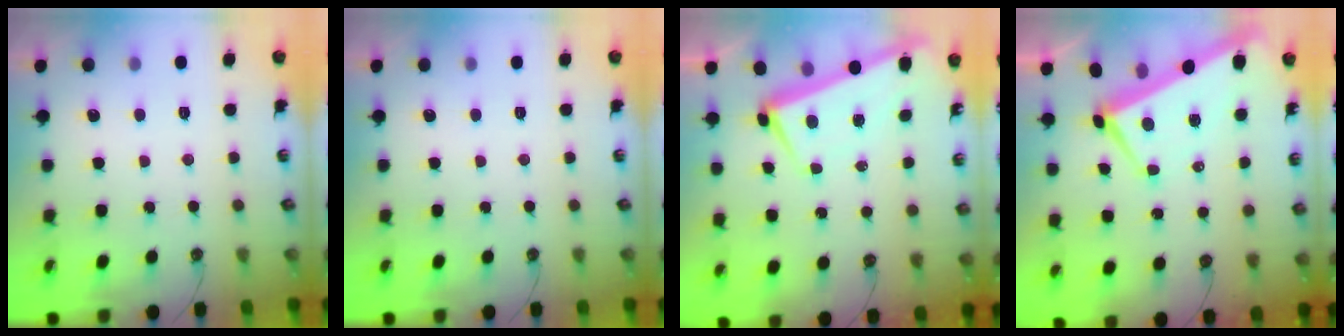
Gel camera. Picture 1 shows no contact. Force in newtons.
{"total": 0.0}
{"total": 2.1, "press": 1.3, "slide": 1.6}
{"total": 1.7, "press": 1.5, "slide": 0.8}